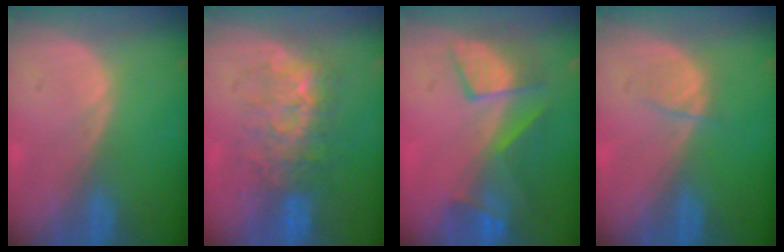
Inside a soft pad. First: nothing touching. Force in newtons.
{"total": 8.1, "press": 7.9, "slide": 1.8}
{"total": 8.1, "press": 7.6, "slide": 2.7}
{"total": 1.9, "press": 1.9, "slide": 0.4}